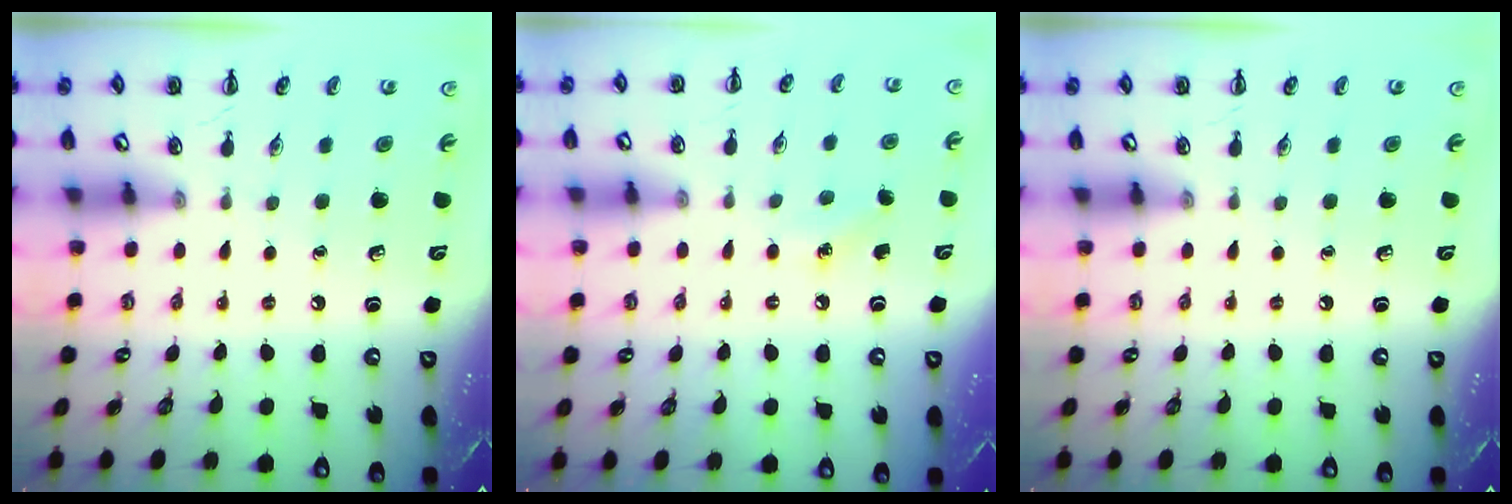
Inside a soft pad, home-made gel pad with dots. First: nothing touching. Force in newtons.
{"total": 6.4, "press": 6.1, "slide": 1.8}
{"total": 0.0}